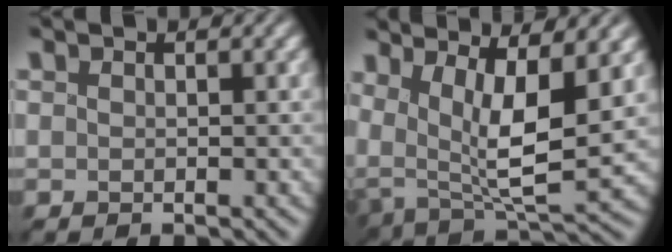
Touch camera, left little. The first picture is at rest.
{"total": 9.9, "force": [2.8, 4.5, 8.3], "torque": [-0.156, -0.015, 0.049]}